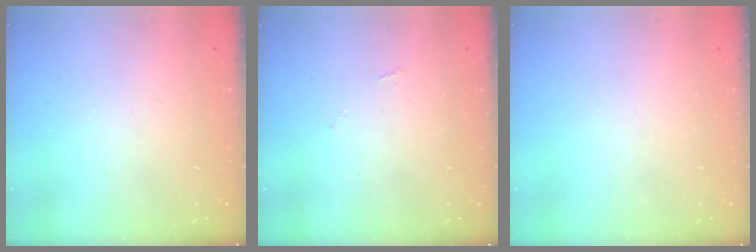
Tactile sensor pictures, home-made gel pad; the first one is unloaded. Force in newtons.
{"total": 4.0, "press": 4.0, "slide": 0.6}
{"total": 0.0}